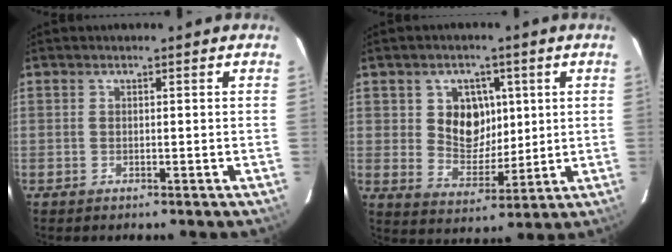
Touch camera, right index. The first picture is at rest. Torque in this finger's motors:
{"motor_torque": [0.10, 0.21, 0.10, 0.01]}